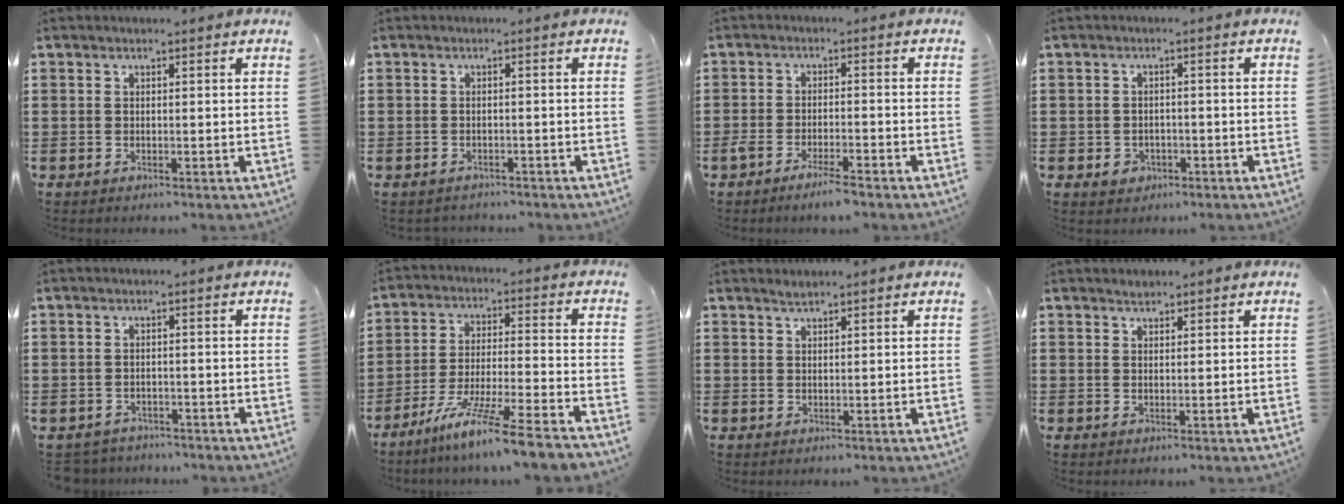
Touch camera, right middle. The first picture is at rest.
{"total": 1.0, "force": [-1.0, 0.2, -0.1], "torque": [-0.002, 0.002, -0.022]}
{"total": 3.5, "force": [-2.8, 0.3, 2.1], "torque": [-0.034, 0.003, -0.050]}
{"total": 1.8, "force": [-0.9, 1.4, 0.6], "torque": [-0.016, 0.002, -0.020]}
{"total": 2.0, "force": [-2.0, 0.4, -0.2], "torque": [-0.005, 0.000, -0.046]}
{"total": 10.5, "force": [-8.7, -0.9, 5.8], "torque": [-0.107, -0.003, -0.171]}
{"total": 1.0, "force": [1.0, 0.0, 0.2], "torque": [-0.005, -0.001, 0.018]}
{"total": 1.0, "force": [0.9, 0.4, 0.0], "torque": [-0.002, 0.000, 0.018]}